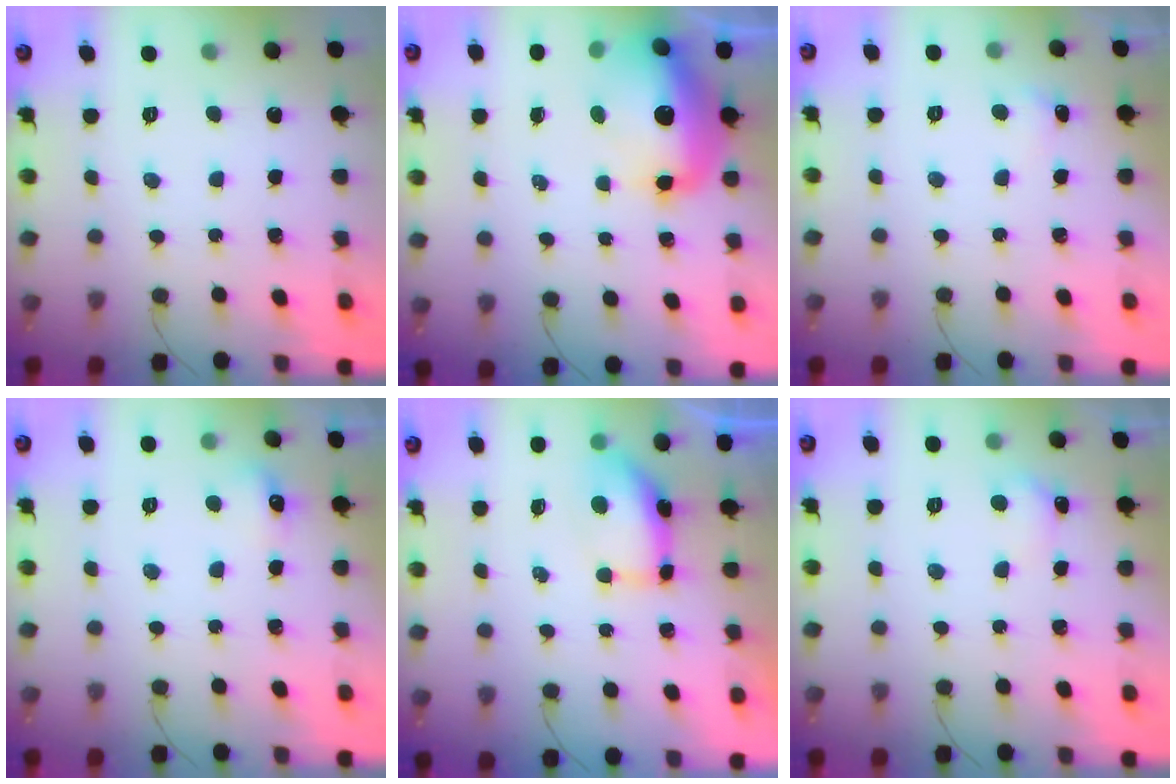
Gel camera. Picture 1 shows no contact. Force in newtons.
{"total": 15.9, "press": 15.4, "slide": 3.8}
{"total": 3.7, "press": 3.4, "slide": 1.2}
{"total": 5.6, "press": 5.4, "slide": 1.6}
{"total": 7.0, "press": 7.0, "slide": 0.5}
{"total": 3.9, "press": 3.7, "slide": 1.3}